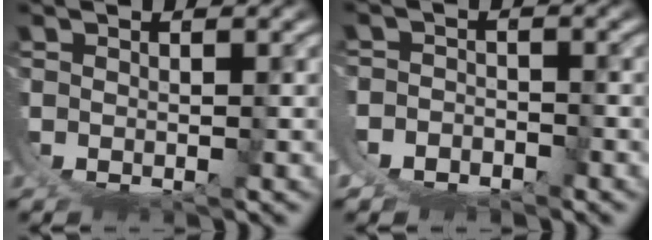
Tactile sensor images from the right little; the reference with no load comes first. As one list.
[{"total": 3.9, "force": [-0.4, 3.6, 1.3], "torque": [-0.046, -0.015, -0.006]}]